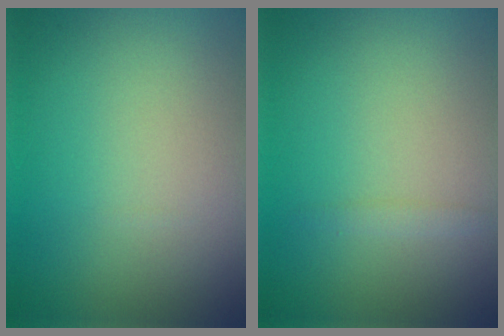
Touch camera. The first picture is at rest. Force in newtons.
{"total": 0.8, "press": 0.8, "slide": 0.0}